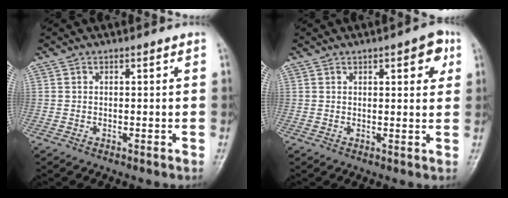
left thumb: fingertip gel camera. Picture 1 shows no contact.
{"total": 5.3, "force": [2.4, 1.9, 4.4], "torque": [-0.039, -0.005, 0.025]}